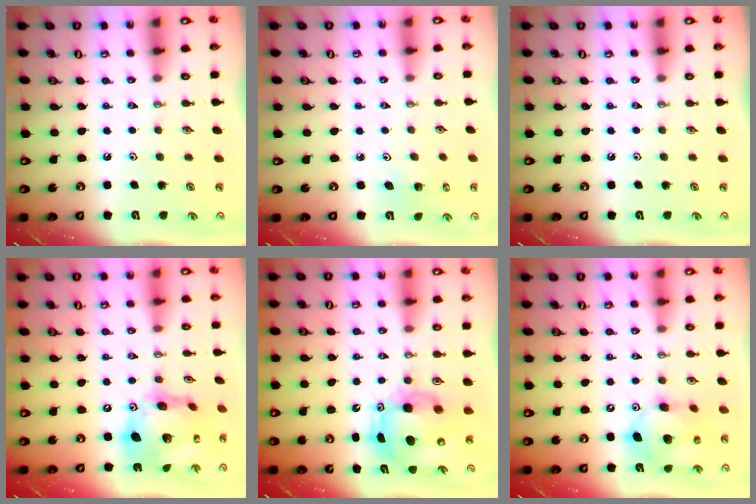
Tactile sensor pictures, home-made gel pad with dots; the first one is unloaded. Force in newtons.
{"total": 2.0, "press": 2.0, "slide": 0.2}
{"total": 0.0}
{"total": 19.2, "press": 19.1, "slide": 2.0}
{"total": 9.4, "press": 9.2, "slide": 1.8}
{"total": 12.8, "press": 12.6, "slide": 2.2}